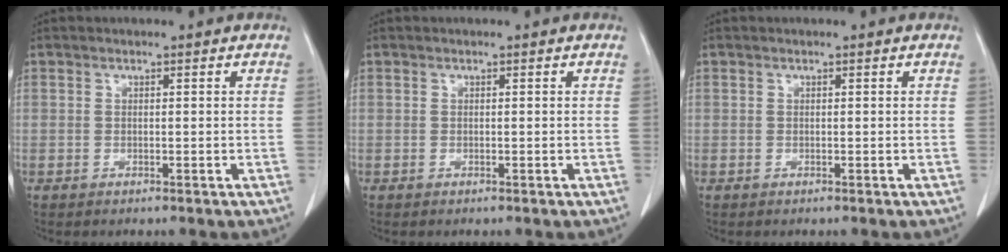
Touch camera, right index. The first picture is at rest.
{"total": 0.0}
{"total": 0.0}